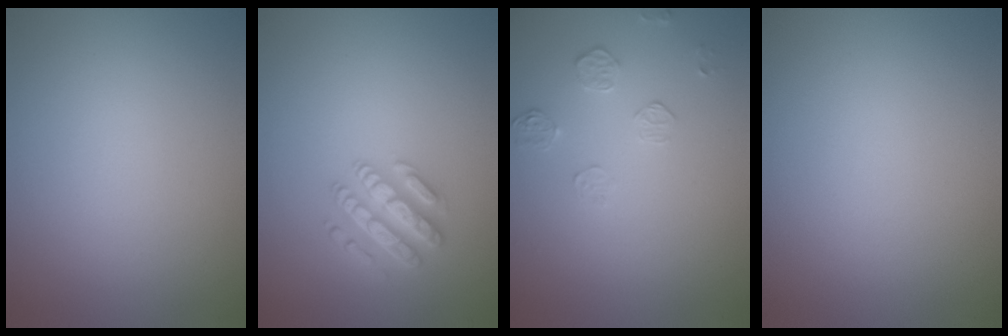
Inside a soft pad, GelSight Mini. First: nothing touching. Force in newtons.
{"total": 2.9, "press": 2.9, "slide": 0.7}
{"total": 1.5, "press": 0.8, "slide": 1.3}
{"total": 0.0}